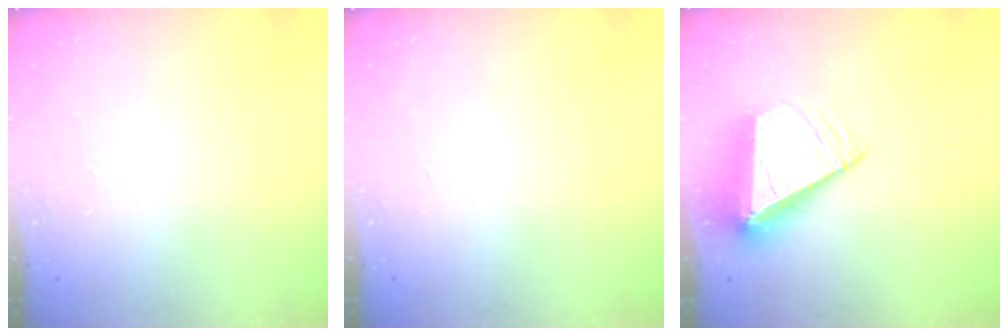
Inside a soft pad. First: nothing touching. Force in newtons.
{"total": 0.0}
{"total": 11.3, "press": 11.3, "slide": 0.8}